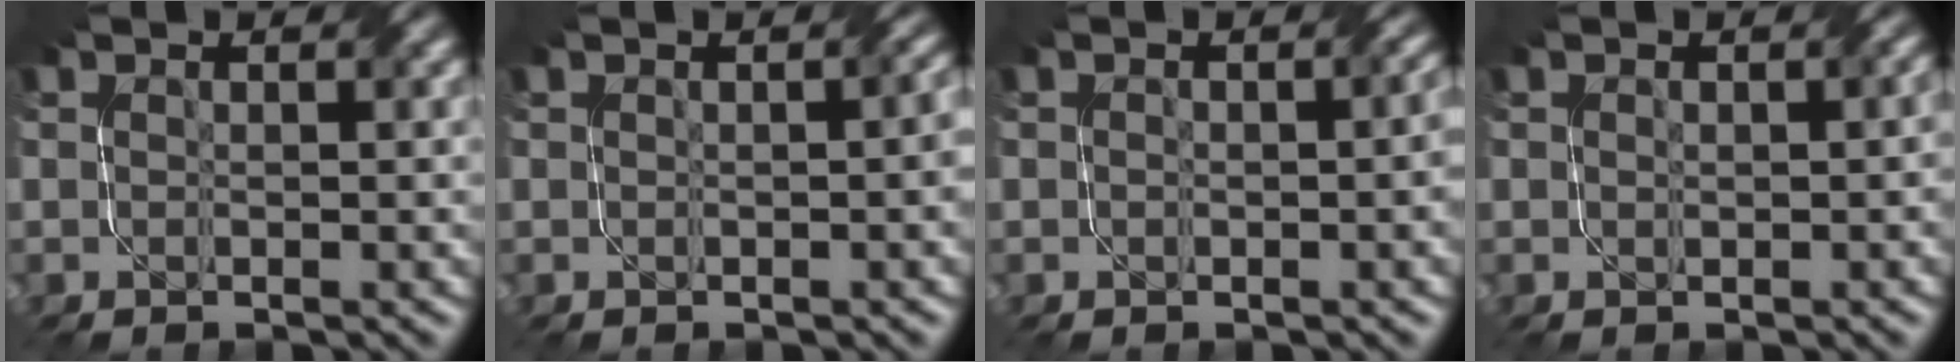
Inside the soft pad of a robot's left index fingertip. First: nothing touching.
{"total": 2.2, "force": [0.1, 0.8, 2.1], "torque": [-0.017, 0.007, 0.002]}
{"total": 2.2, "force": [-0.2, 1.0, 2.0], "torque": [-0.026, 0.001, 0.002]}
{"total": 1.3, "force": [0.1, 0.5, 1.2], "torque": [-0.018, 0.003, 0.006]}